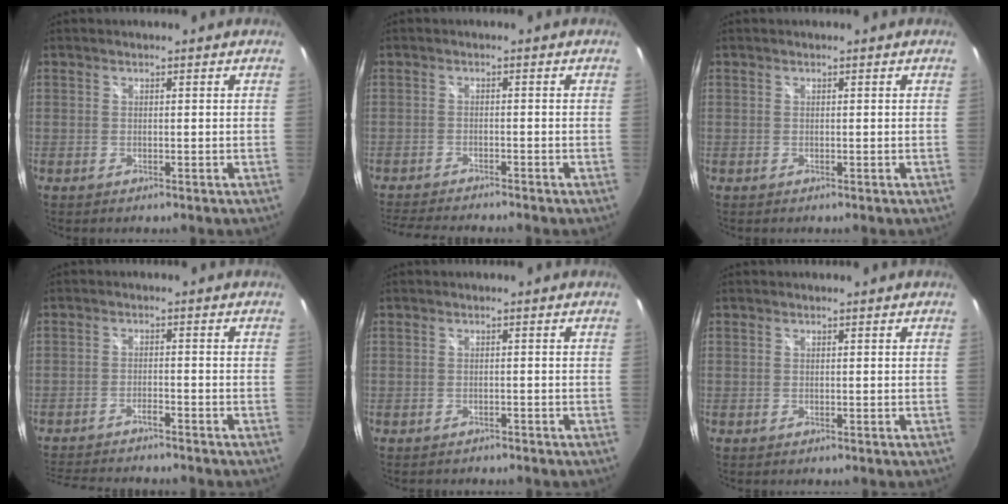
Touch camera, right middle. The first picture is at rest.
{"total": 7.5, "force": [-6.9, 0.1, 2.8], "torque": [-0.073, -0.018, -0.116]}
{"total": 0.0}
{"total": 9.5, "force": [-8.7, 1.2, 3.6], "torque": [-0.091, -0.012, -0.138]}
{"total": 1.4, "force": [-1.3, 0.4, 0.1], "torque": [-0.006, -0.004, -0.020]}
{"total": 0.0}